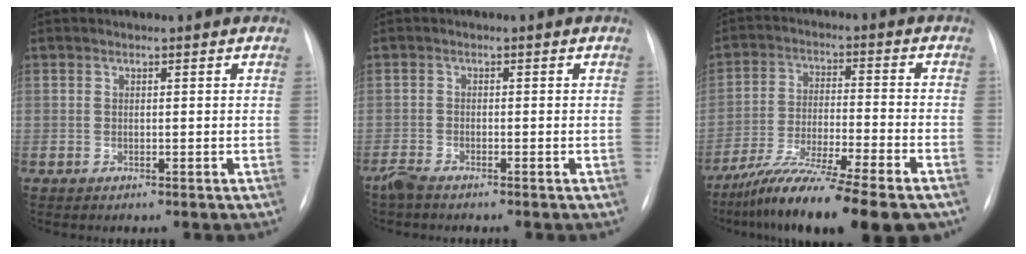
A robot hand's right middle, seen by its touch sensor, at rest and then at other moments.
{"total": 2.2, "force": [-2.0, 0.3, 0.9], "torque": [-0.027, -0.006, -0.039]}
{"total": 17.3, "force": [-13.3, 1.2, 10.9], "torque": [-0.175, -0.029, -0.220]}